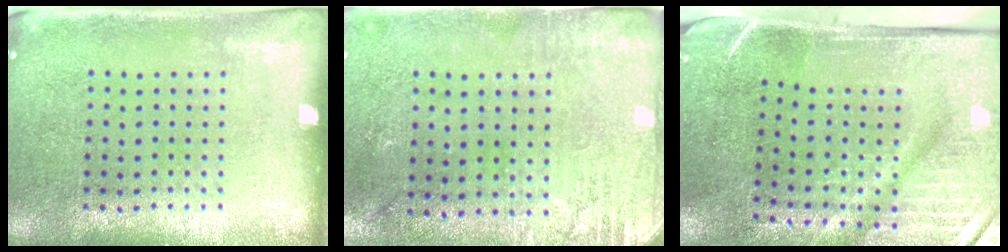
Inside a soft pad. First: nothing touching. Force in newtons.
{"total": 2.8, "press": 2.3, "slide": 1.6}
{"total": 4.8, "press": 3.9, "slide": 2.8}